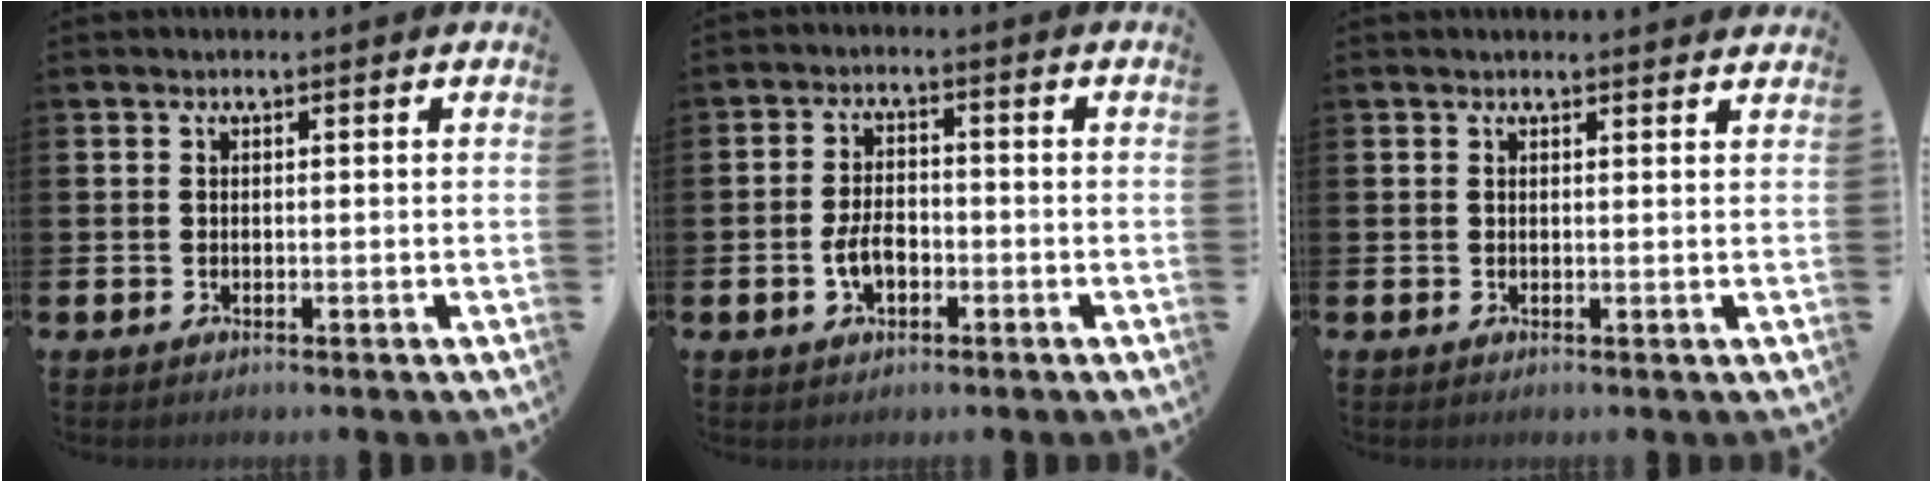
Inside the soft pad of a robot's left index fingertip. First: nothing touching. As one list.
[{"total": 4.0, "force": [-1.2, 2.4, 3.0], "torque": [-0.039, 0.000, -0.025]}, {"total": 0.9, "force": [0.9, 0.0, 0.1], "torque": [0.006, -0.003, 0.014]}]